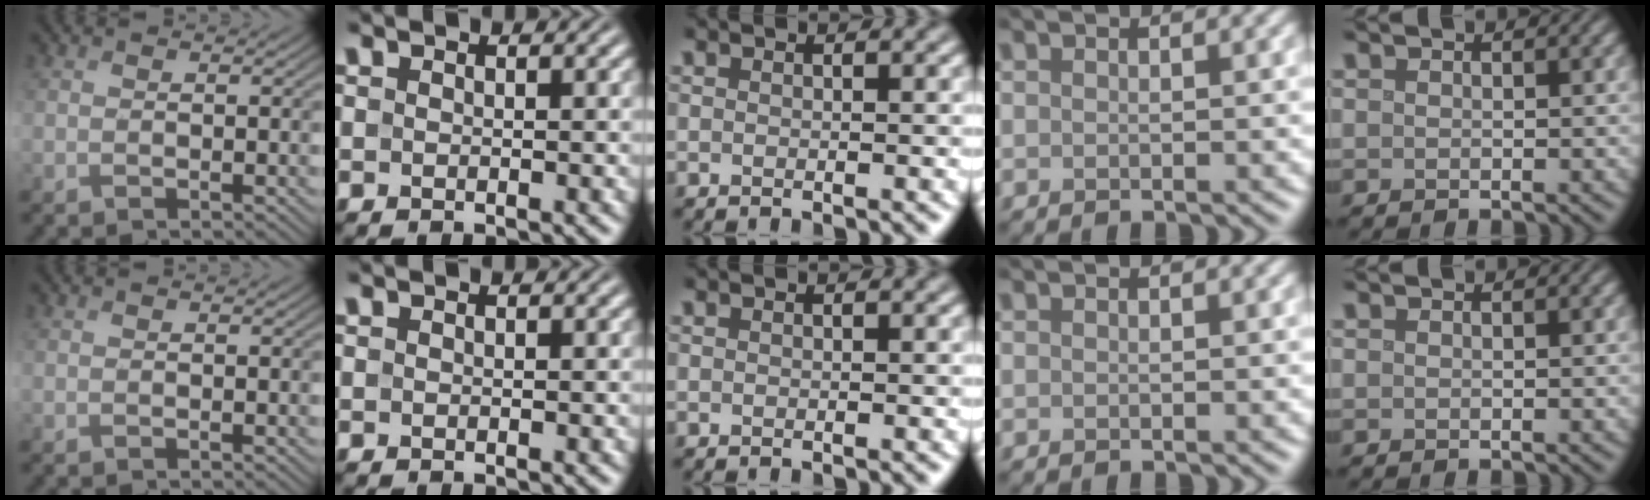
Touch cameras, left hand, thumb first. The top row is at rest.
{}